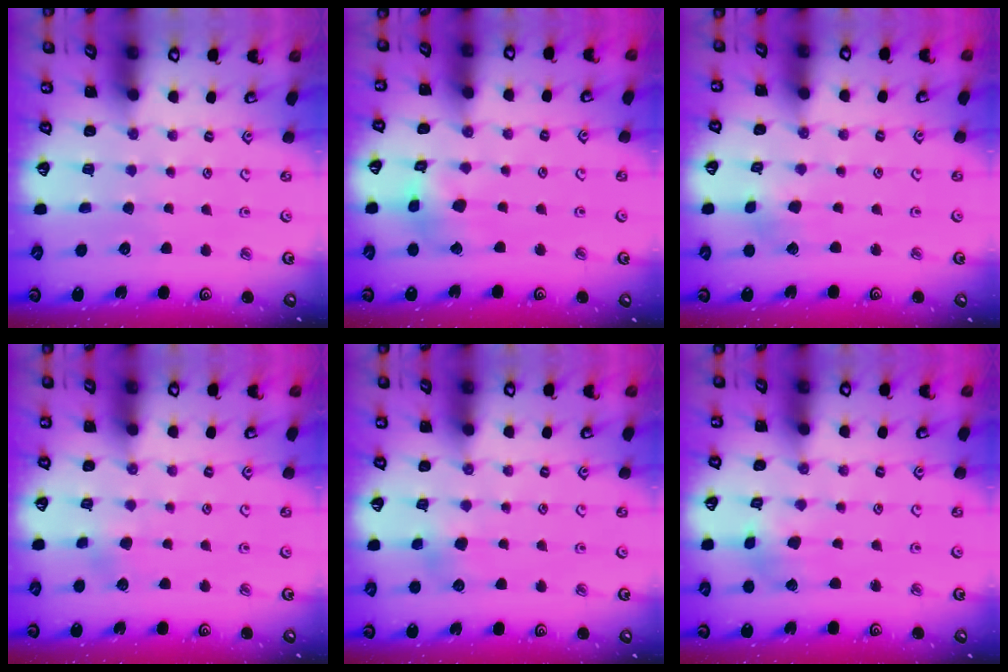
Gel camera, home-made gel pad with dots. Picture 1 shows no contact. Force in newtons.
{"total": 7.0, "press": 7.0, "slide": 0.7}
{"total": 3.0, "press": 3.0, "slide": 0.4}
{"total": 2.2, "press": 2.1, "slide": 0.5}
{"total": 4.6, "press": 4.5, "slide": 0.9}
{"total": 2.7, "press": 2.7, "slide": 0.5}